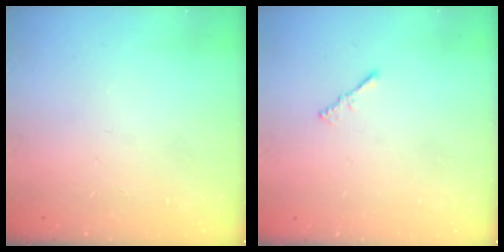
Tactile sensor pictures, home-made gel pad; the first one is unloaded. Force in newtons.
{"total": 0.7, "press": 0.6, "slide": 0.3}